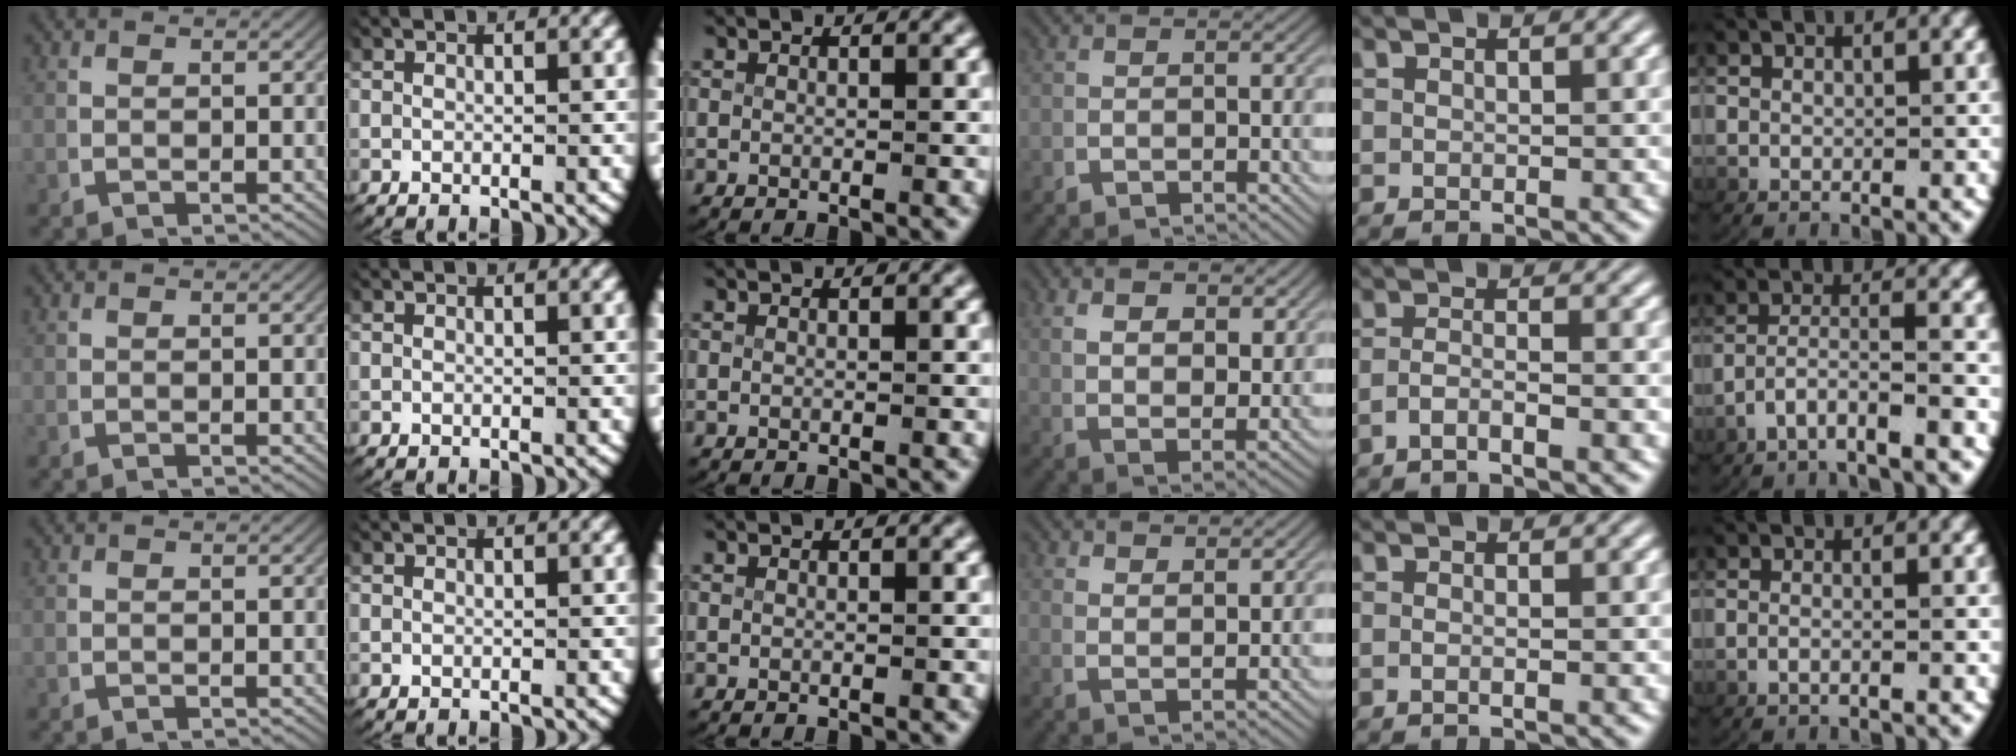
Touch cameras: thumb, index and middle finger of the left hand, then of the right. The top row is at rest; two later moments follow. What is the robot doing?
{"motion": "lift_and_place", "object": "towel"}